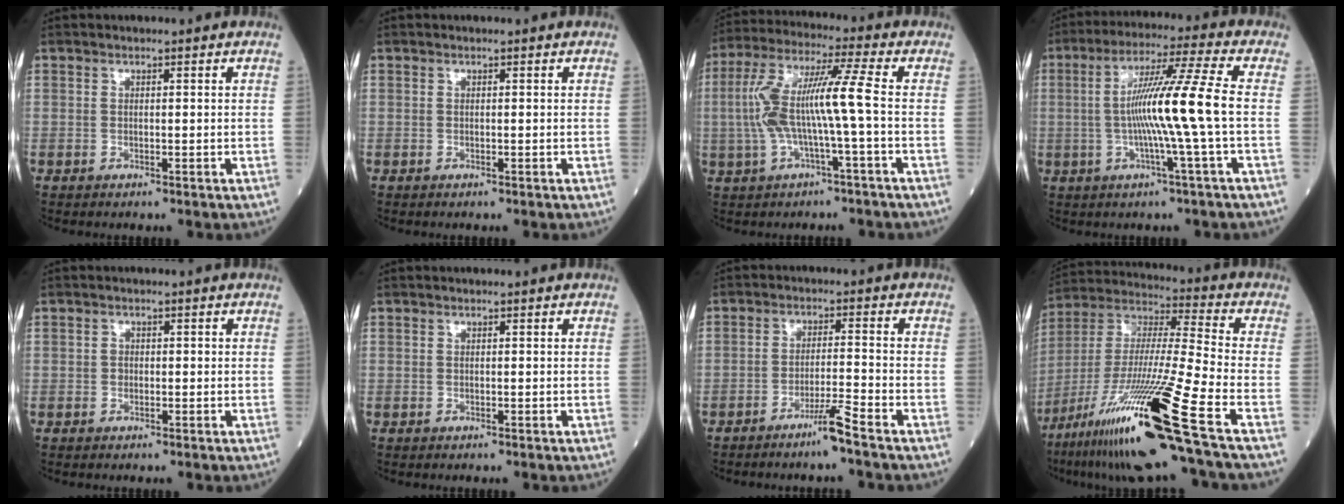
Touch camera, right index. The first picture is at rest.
{"total": 0.0}
{"total": 10.5, "force": [-1.1, 0.0, 10.4], "torque": [-0.219, 0.030, -0.024]}
{"total": 11.6, "force": [-0.9, -2.1, 11.4], "torque": [-0.207, 0.008, -0.018]}
{"total": 0.9, "force": [-0.2, 0.8, 0.3], "torque": [-0.001, 0.004, -0.006]}
{"total": 0.0}
{"total": 4.5, "force": [-3.5, -0.9, 2.8], "torque": [-0.049, -0.009, -0.070]}
{"total": 23.7, "force": [-13.5, -1.0, 19.4], "torque": [-0.376, -0.048, -0.250]}